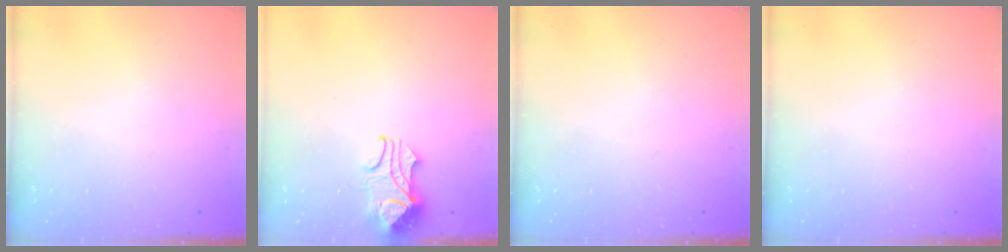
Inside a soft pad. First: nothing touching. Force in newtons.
{"total": 2.1, "press": 1.9, "slide": 0.9}
{"total": 0.0}
{"total": 0.0}